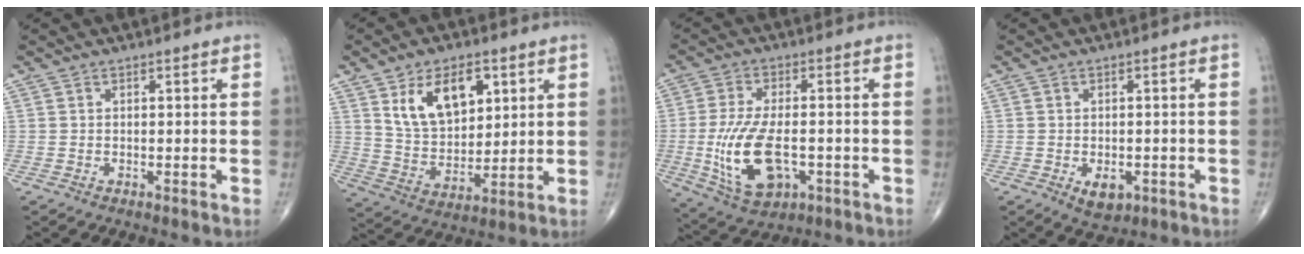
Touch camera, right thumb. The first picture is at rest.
{"total": 13.4, "force": [5.7, 7.9, 9.2], "torque": [-0.128, -0.025, 0.114]}
{"total": 13.8, "force": [-2.8, 6.9, 11.6], "torque": [-0.229, -0.001, -0.036]}
{"total": 4.1, "force": [-1.4, 2.6, 2.9], "torque": [-0.034, 0.000, -0.012]}